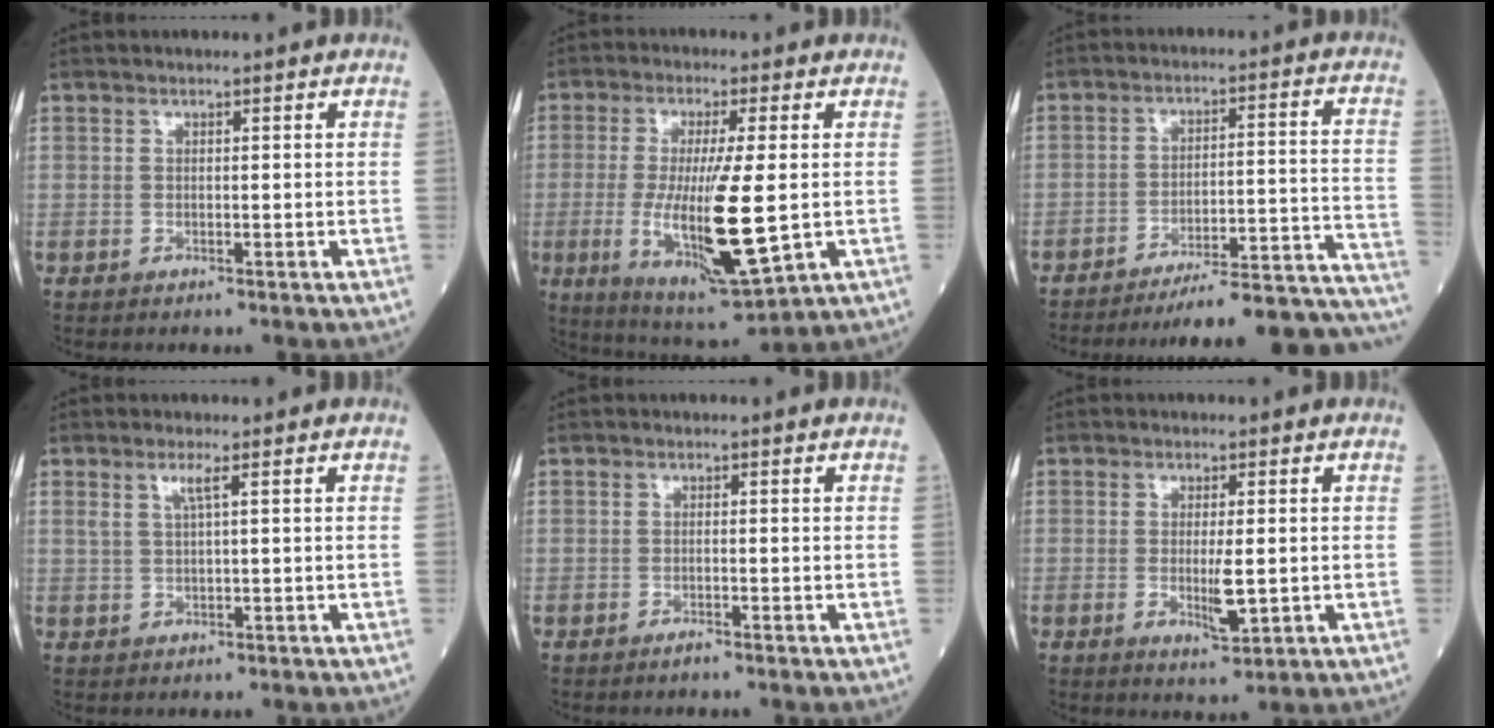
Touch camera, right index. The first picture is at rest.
{"total": 15.0, "force": [-1.6, 2.4, 14.8], "torque": [-0.277, -0.027, -0.018]}
{"total": 22.6, "force": [-21.7, -0.9, 6.3], "torque": [-0.014, 0.010, -0.285]}
{"total": 2.1, "force": [1.0, -0.1, 1.9], "torque": [-0.046, 0.004, 0.022]}
{"total": 0.9, "force": [-0.7, -0.1, 0.5], "torque": [-0.013, -0.001, -0.013]}
{"total": 4.3, "force": [-0.6, 0.8, 4.2], "torque": [-0.073, -0.007, -0.007]}